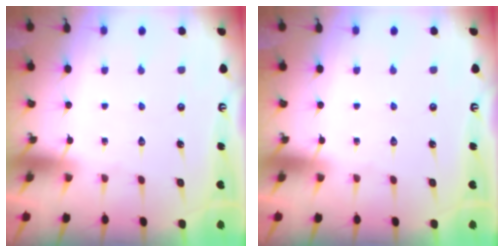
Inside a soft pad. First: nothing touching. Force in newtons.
{"total": 0.0}